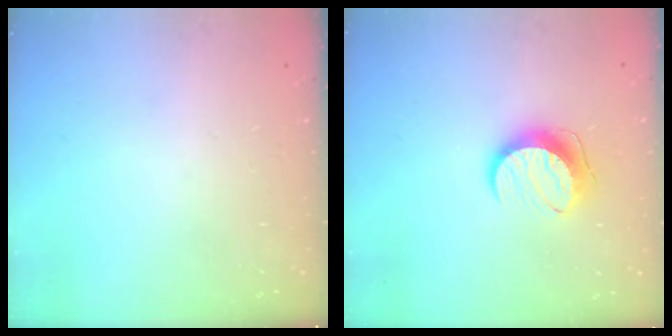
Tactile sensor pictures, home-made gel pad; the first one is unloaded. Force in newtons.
{"total": 10.1, "press": 10.1, "slide": 0.5}